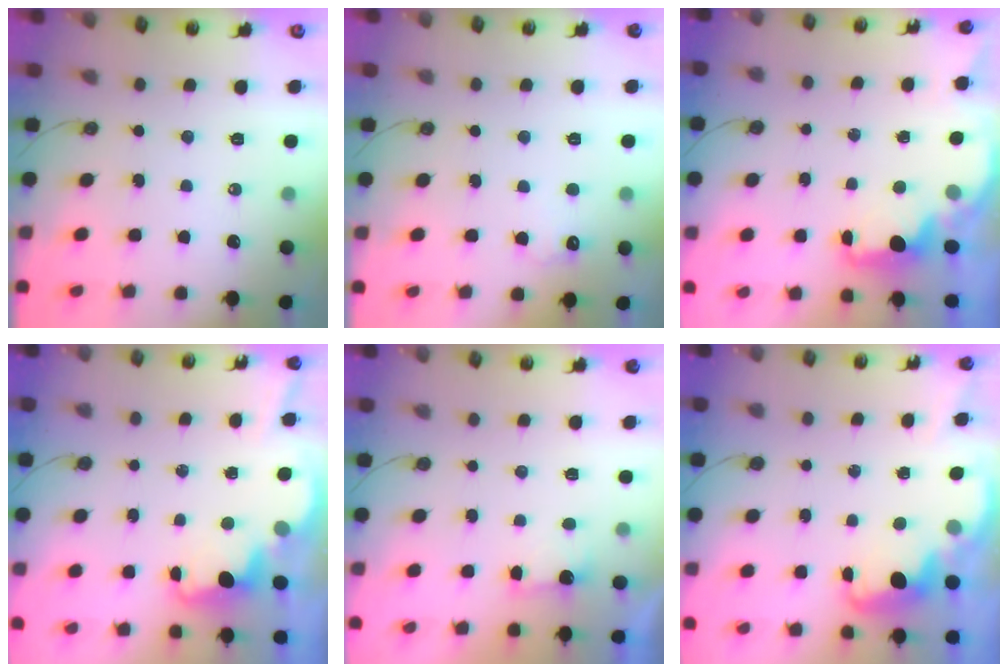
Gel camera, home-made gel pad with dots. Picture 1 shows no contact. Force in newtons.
{"total": 5.9, "press": 5.9, "slide": 0.8}
{"total": 2.4, "press": 2.3, "slide": 0.8}
{"total": 3.6, "press": 3.5, "slide": 0.7}
{"total": 1.6, "press": 1.4, "slide": 0.9}
{"total": 2.6, "press": 2.5, "slide": 0.8}